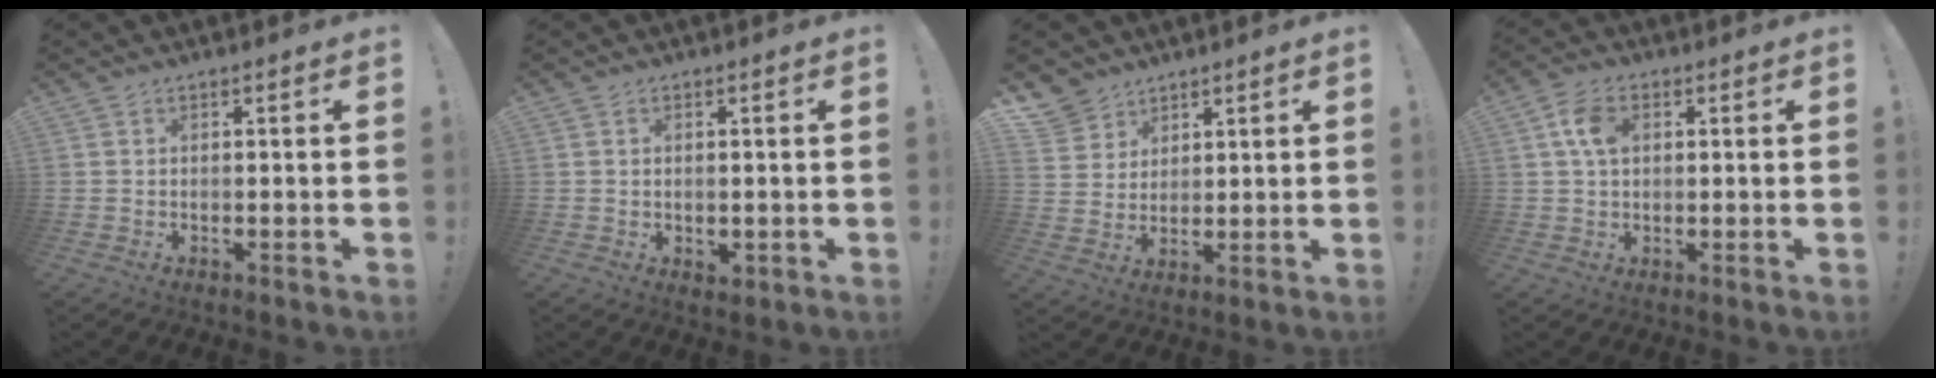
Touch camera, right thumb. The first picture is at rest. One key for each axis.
{"total": 1.6, "fx": 0.2, "fy": 1.1, "fz": 1.2, "tx": -0.021, "ty": 0.003, "tz": 0.005}
{"total": 7.4, "fx": 5.5, "fy": 4.9, "fz": 0.7, "tx": -0.013, "ty": -0.044, "tz": 0.108}
{"total": 7.0, "fx": 1.6, "fy": 4.8, "fz": 4.8, "tx": -0.085, "ty": 0.005, "tz": 0.031}